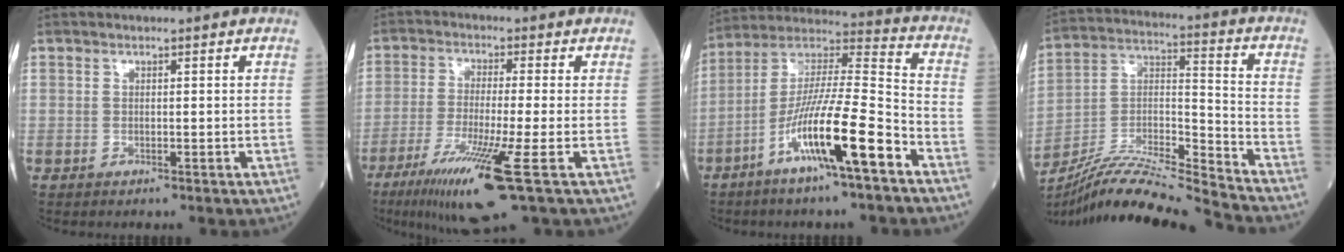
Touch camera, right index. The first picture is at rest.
{"total": 12.2, "force": [-5.9, -0.5, 10.6], "torque": [-0.204, -0.040, -0.103]}
{"total": 16.1, "force": [-7.7, 0.8, 14.1], "torque": [-0.267, -0.009, -0.141]}
{"total": 18.7, "force": [-17.5, -1.3, 6.4], "torque": [-0.120, 0.006, -0.311]}